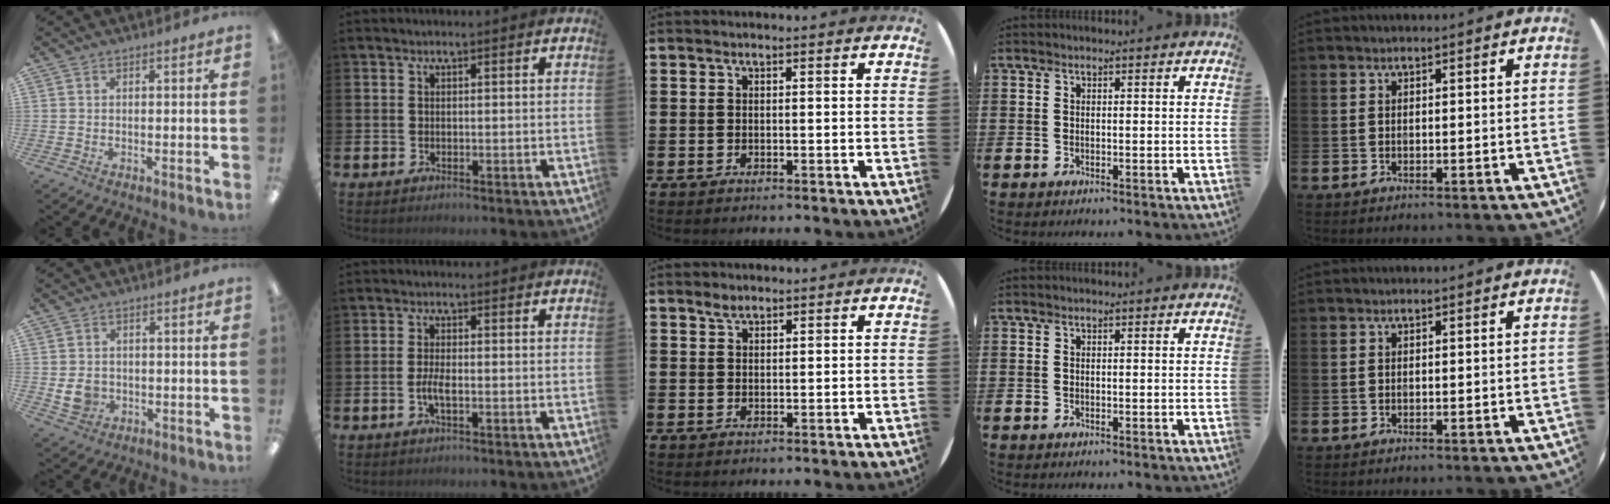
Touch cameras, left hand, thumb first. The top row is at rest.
{"thumb": {"total": 4.5, "force": [-0.5, 4.0, 2.1], "torque": [-0.030, -0.002, -0.009]}, "index": {"total": 2.4, "force": [-0.7, 0.7, 2.2], "torque": [-0.036, -0.001, -0.013]}, "middle": {"total": 1.6, "force": [1.3, 0.6, 0.7], "torque": [-0.014, 0.005, 0.024]}}